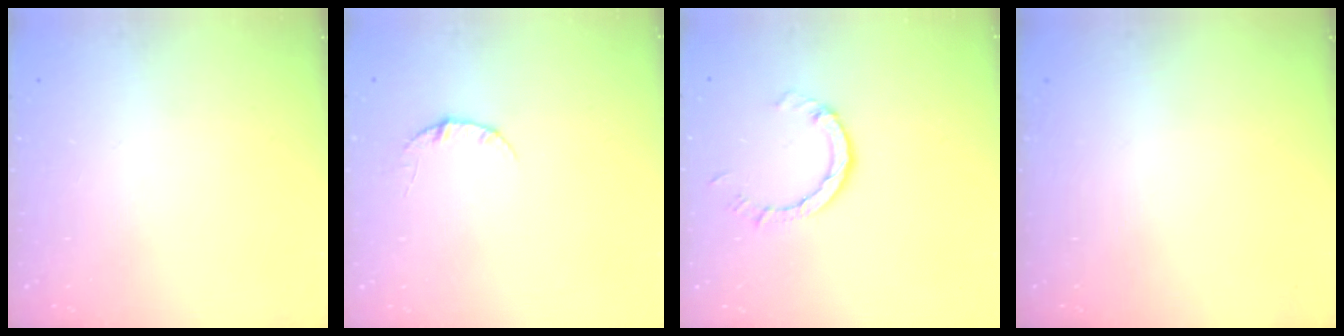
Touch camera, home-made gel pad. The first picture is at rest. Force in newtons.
{"total": 3.4, "press": 3.4, "slide": 0.4}
{"total": 3.9, "press": 3.9, "slide": 0.2}
{"total": 0.0}